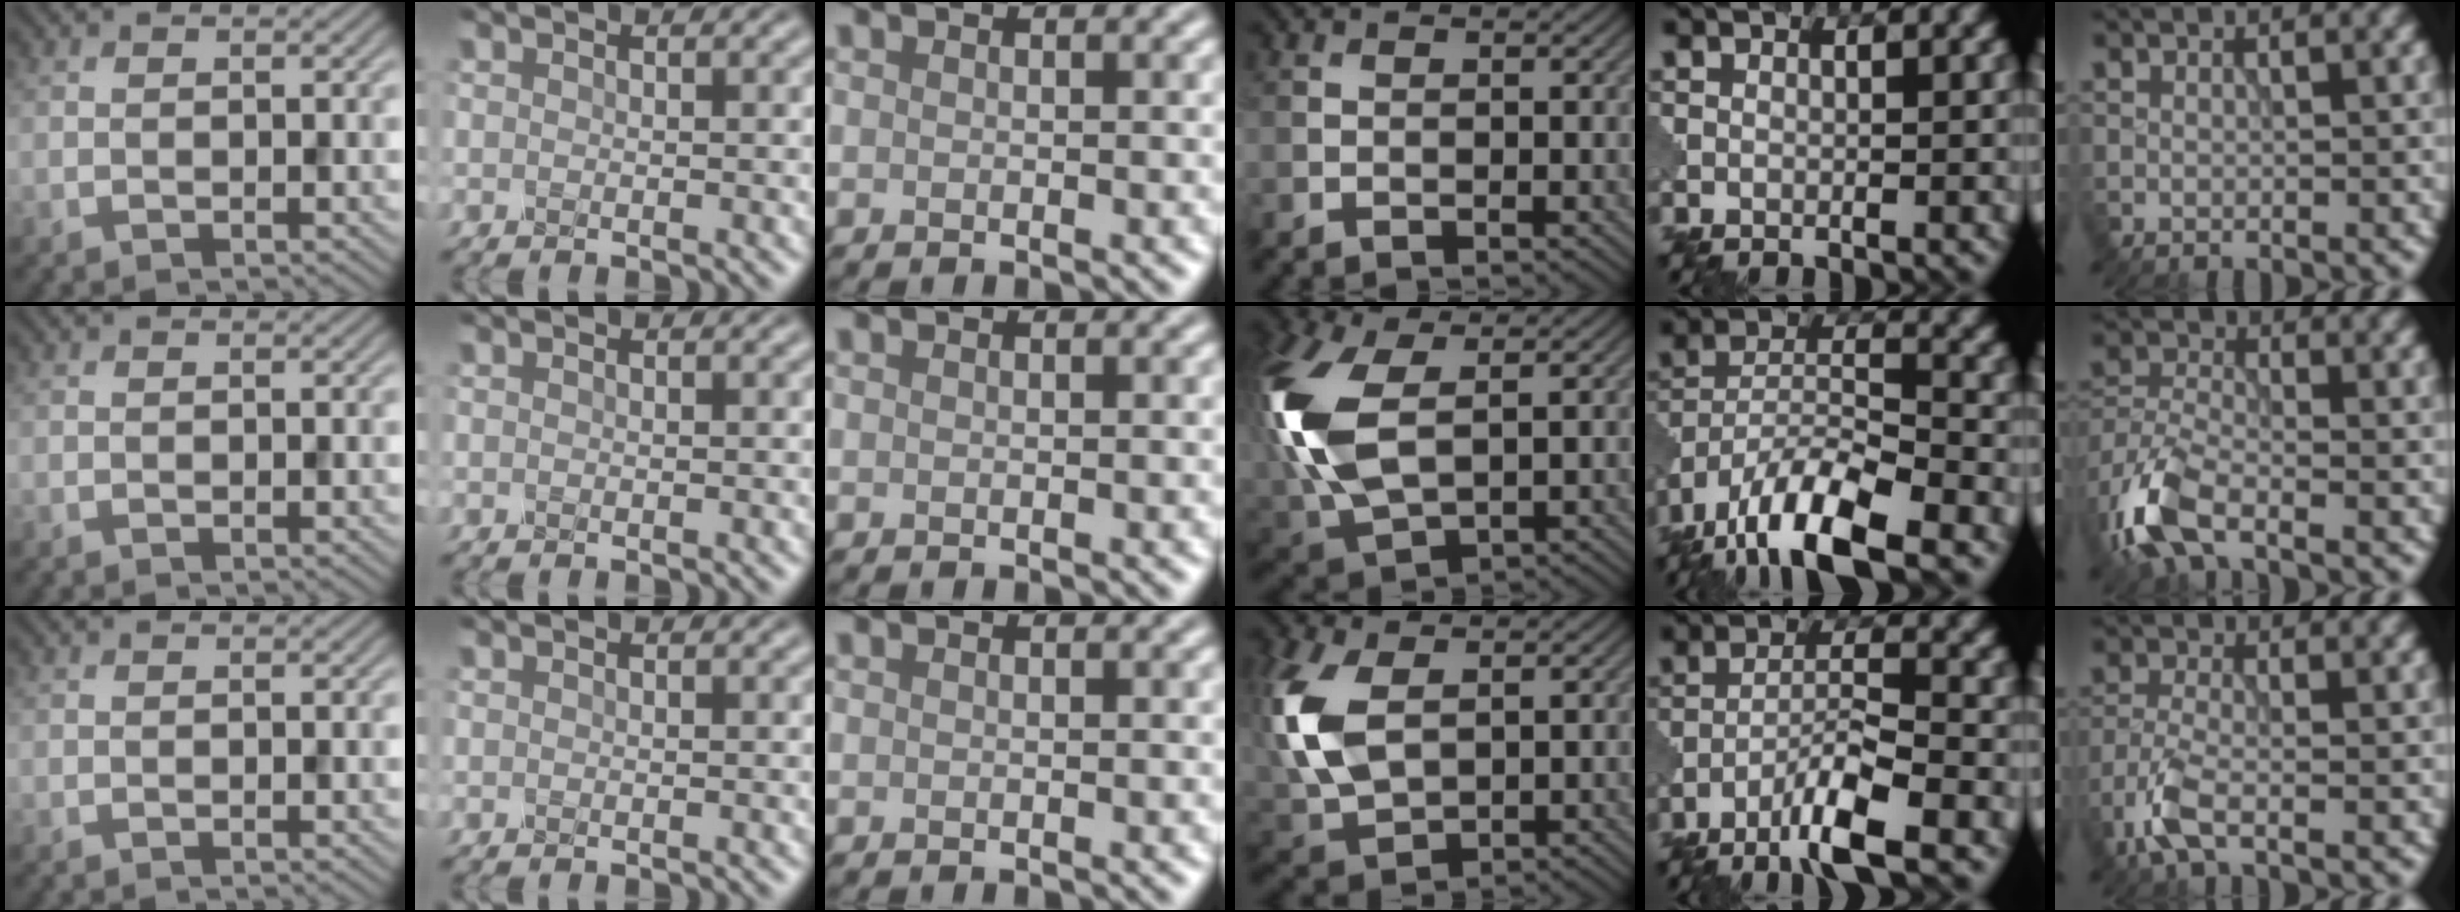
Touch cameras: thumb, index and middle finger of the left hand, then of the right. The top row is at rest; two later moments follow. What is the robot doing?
{"motion": "squeeze", "object": "clothespin"}